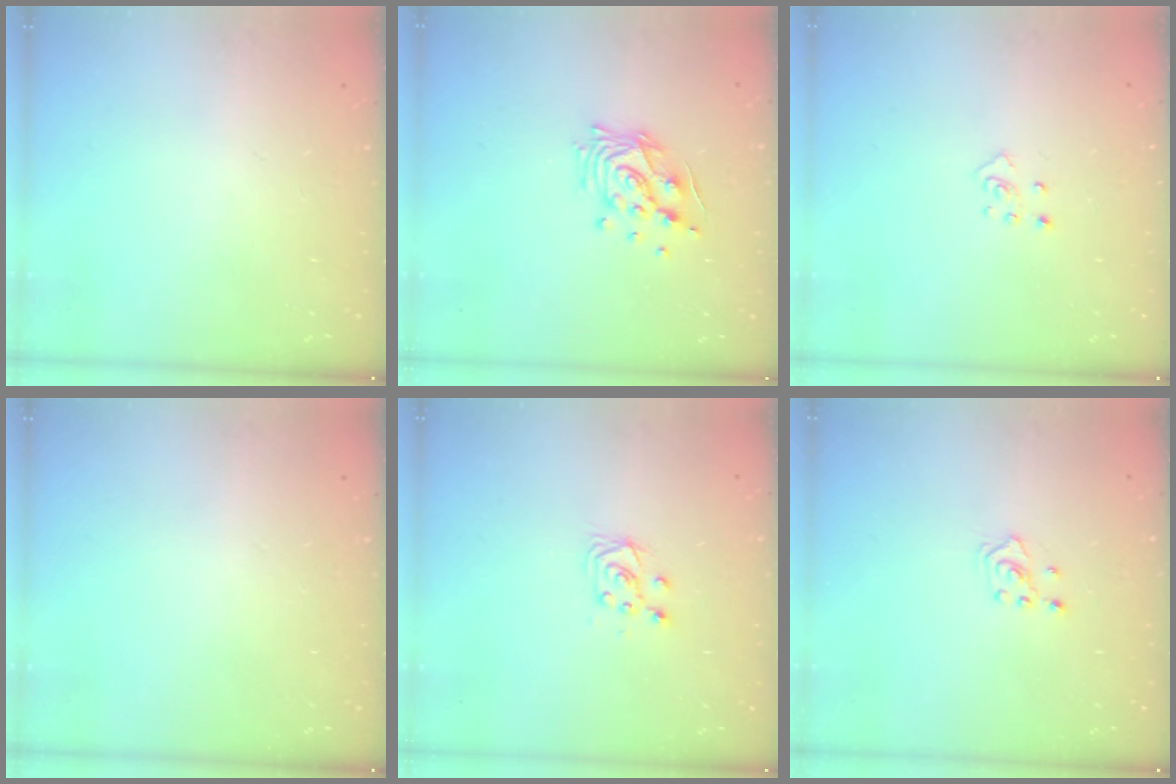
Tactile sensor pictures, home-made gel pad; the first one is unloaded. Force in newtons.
{"total": 12.0, "press": 11.9, "slide": 1.2}
{"total": 3.4, "press": 3.4, "slide": 0.3}
{"total": 0.0}
{"total": 4.9, "press": 4.8, "slide": 0.5}
{"total": 2.0, "press": 1.8, "slide": 0.9}